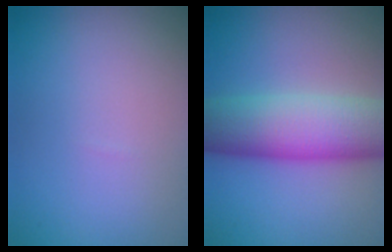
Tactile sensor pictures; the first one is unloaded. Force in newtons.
{"total": 10.1, "press": 10.1, "slide": 0.4}